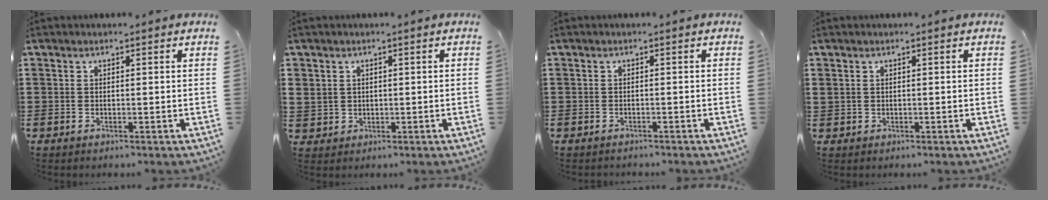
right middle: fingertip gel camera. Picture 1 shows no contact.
{"total": 2.2, "force": [0.7, 2.1, -0.1], "torque": [-0.011, 0.009, 0.012]}
{"total": 0.6, "force": [-0.6, 0.0, 0.0], "torque": [-0.002, -0.001, -0.012]}
{"total": 0.7, "force": [0.4, 0.5, 0.1], "torque": [-0.004, 0.004, 0.008]}